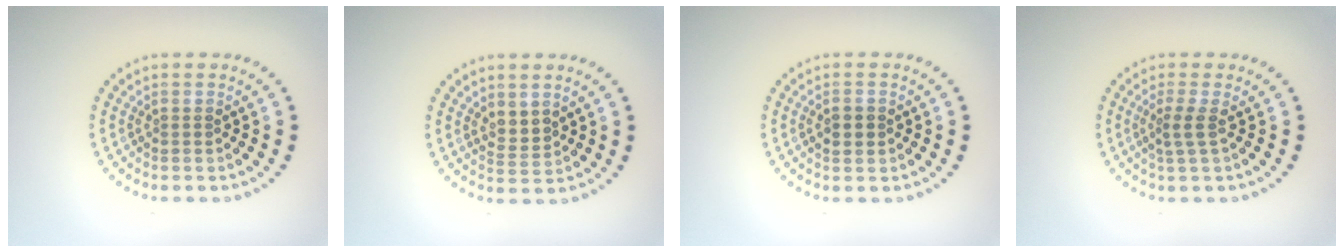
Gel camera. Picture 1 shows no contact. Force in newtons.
{"total": 1.7, "press": 1.4, "slide": 1.0}
{"total": 2.1, "press": 2.1, "slide": 0.1}
{"total": 1.8, "press": 1.3, "slide": 1.3}